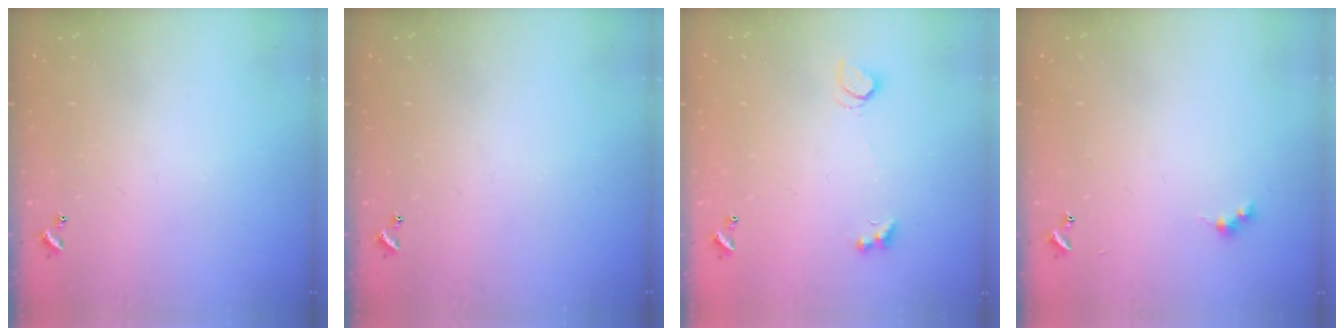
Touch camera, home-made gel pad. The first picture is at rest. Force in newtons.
{"total": 0.0}
{"total": 2.3, "press": 1.9, "slide": 1.1}
{"total": 2.6, "press": 2.6, "slide": 0.5}